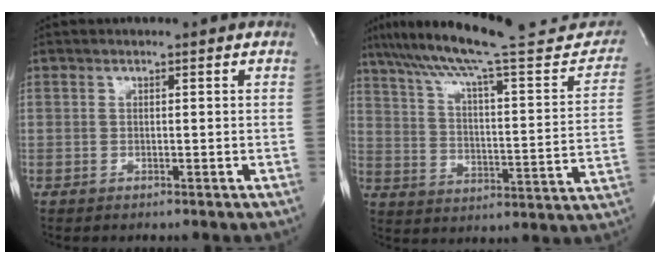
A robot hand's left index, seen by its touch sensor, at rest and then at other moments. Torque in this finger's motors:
{"motor_torque": [-0.19, -0.19, 0.41, 0.13]}